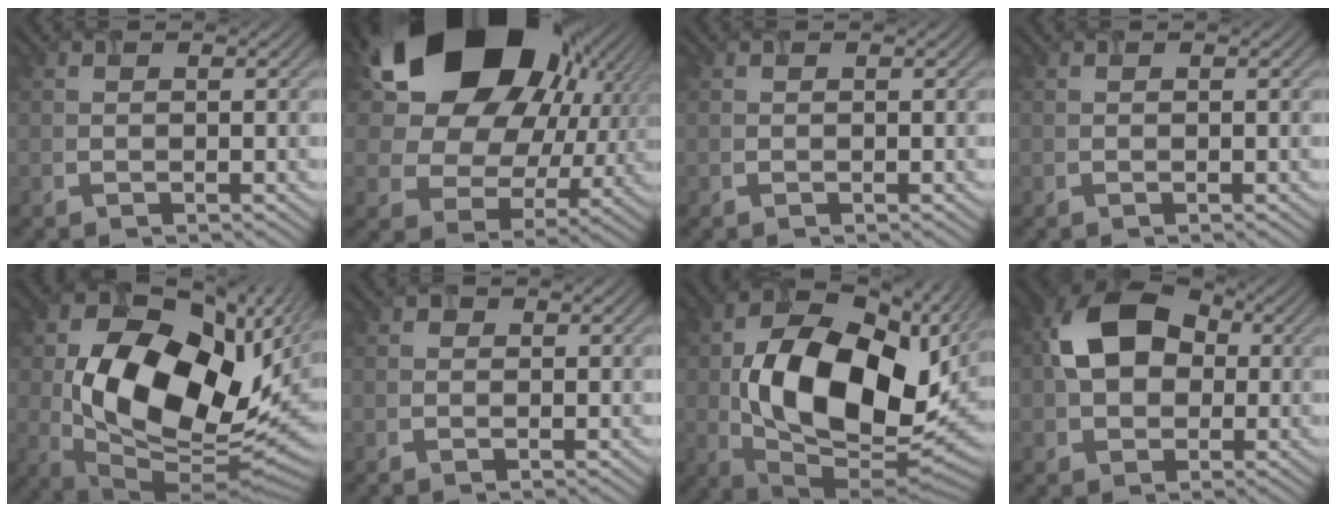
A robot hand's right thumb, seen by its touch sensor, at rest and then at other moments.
{"total": 21.0, "force": [7.9, 15.1, 12.3], "torque": [-0.246, 0.013, 0.160]}
{"total": 0.0}
{"total": 0.0}
{"total": 19.0, "force": [2.1, 12.3, 14.3], "torque": [-0.259, -0.028, 0.052]}
{"total": 0.6, "force": [0.2, 0.5, -0.1], "torque": [0.004, -0.005, 0.000]}
{"total": 17.6, "force": [0.9, 11.1, 13.6], "torque": [-0.242, -0.028, 0.021]}
{"total": 9.9, "force": [1.0, 7.4, 6.6], "torque": [-0.131, 0.017, 0.007]}